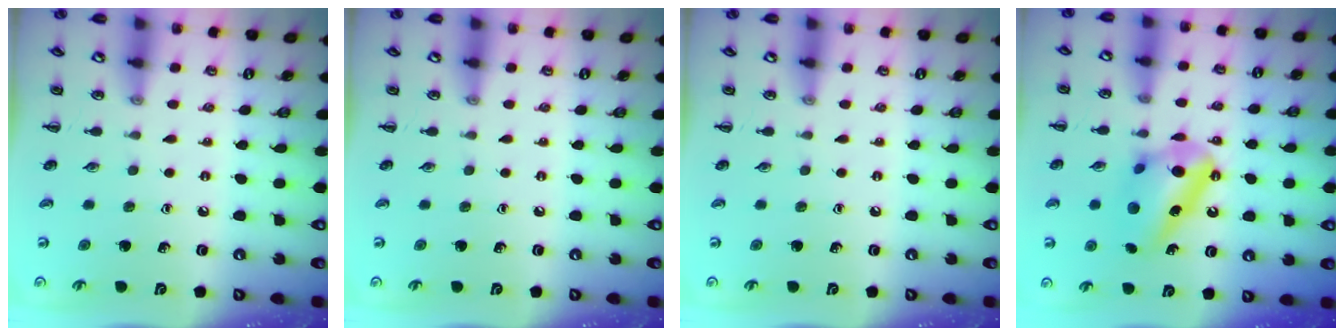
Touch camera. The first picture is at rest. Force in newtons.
{"total": 0.0}
{"total": 0.0}
{"total": 12.4, "press": 12.4, "slide": 0.2}